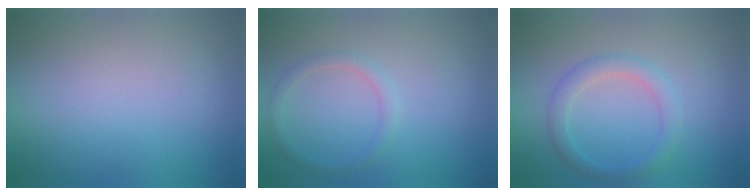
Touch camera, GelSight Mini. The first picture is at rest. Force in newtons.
{"total": 1.3, "press": 1.3, "slide": 0.1}
{"total": 2.4, "press": 2.4, "slide": 0.1}